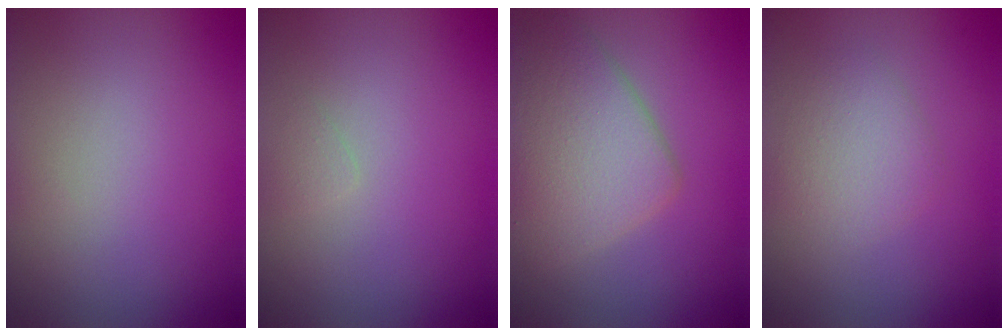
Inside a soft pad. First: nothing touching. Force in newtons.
{"total": 0.5, "press": 0.5, "slide": 0.0}
{"total": 5.9, "press": 5.9, "slide": 0.3}
{"total": 2.4, "press": 2.4, "slide": 0.1}